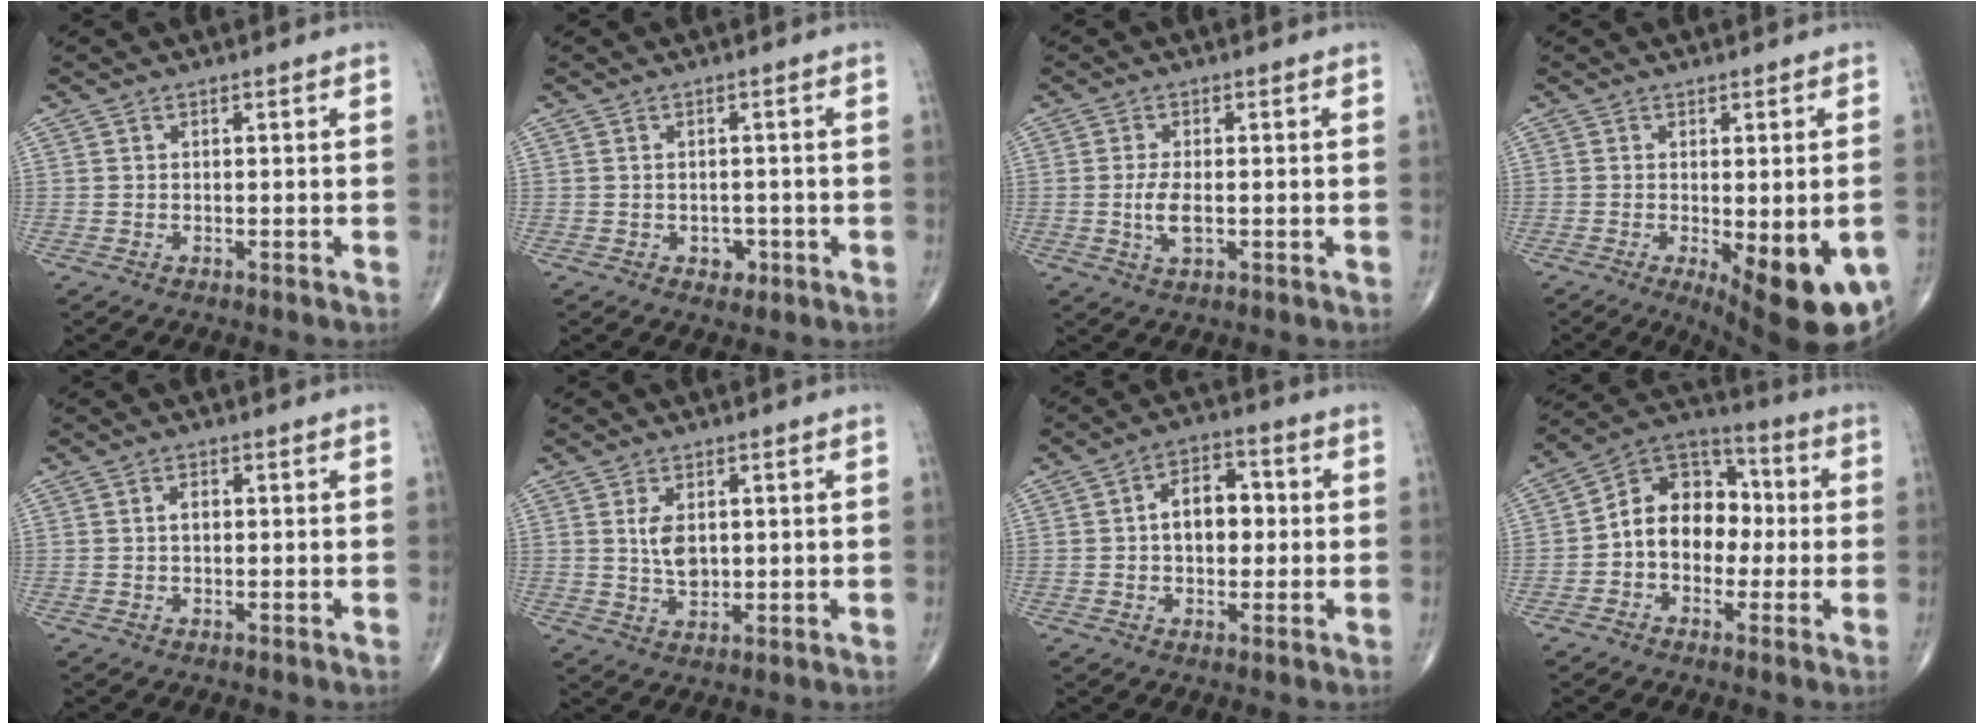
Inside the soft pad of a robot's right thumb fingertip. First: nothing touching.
{"total": 2.6, "force": [-0.9, 2.0, 1.4], "torque": [-0.006, 0.003, -0.007]}
{"total": 4.2, "force": [-0.5, 1.9, 3.7], "torque": [-0.076, -0.006, -0.008]}
{"total": 16.0, "force": [-5.5, 5.4, 14.0], "torque": [-0.142, -0.016, -0.060]}
{"total": 1.6, "force": [0.1, 1.0, 1.2], "torque": [-0.017, 0.005, -0.001]}
{"total": 5.4, "force": [1.1, 3.3, 4.1], "torque": [-0.062, -0.010, 0.025]}
{"total": 8.6, "force": [0.4, 5.7, 6.5], "torque": [-0.072, 0.021, -0.002]}
{"total": 13.2, "force": [-0.8, 10.0, 8.6], "torque": [-0.096, 0.044, -0.030]}